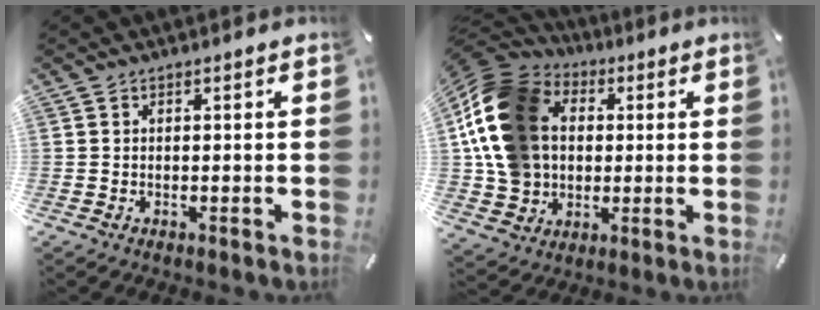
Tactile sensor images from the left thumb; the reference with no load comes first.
{"total": 19.6, "force": [2.5, 16.2, 10.6], "torque": [-0.233, 0.000, 0.048]}